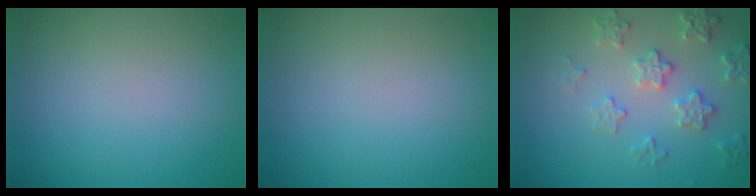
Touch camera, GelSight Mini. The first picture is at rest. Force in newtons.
{"total": 0.0}
{"total": 3.4, "press": 3.4, "slide": 0.2}